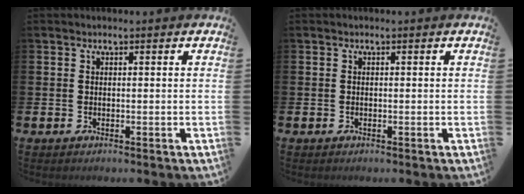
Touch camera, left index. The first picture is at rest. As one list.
[{"total": 0.0}]